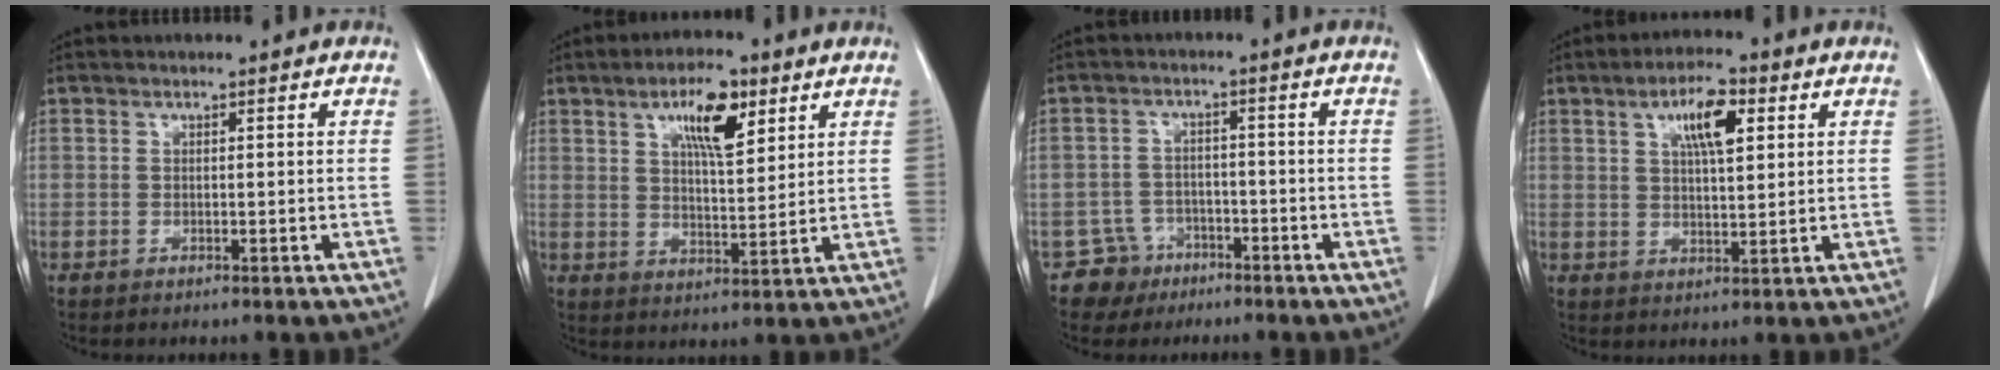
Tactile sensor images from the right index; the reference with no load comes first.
{"total": 9.0, "force": [4.6, 2.7, 7.3], "torque": [-0.125, 0.004, 0.078]}
{"total": 5.0, "force": [-2.9, 3.9, -0.6], "torque": [0.017, 0.013, -0.049]}
{"total": 7.5, "force": [3.1, 2.1, 6.5], "torque": [-0.113, 0.007, 0.053]}